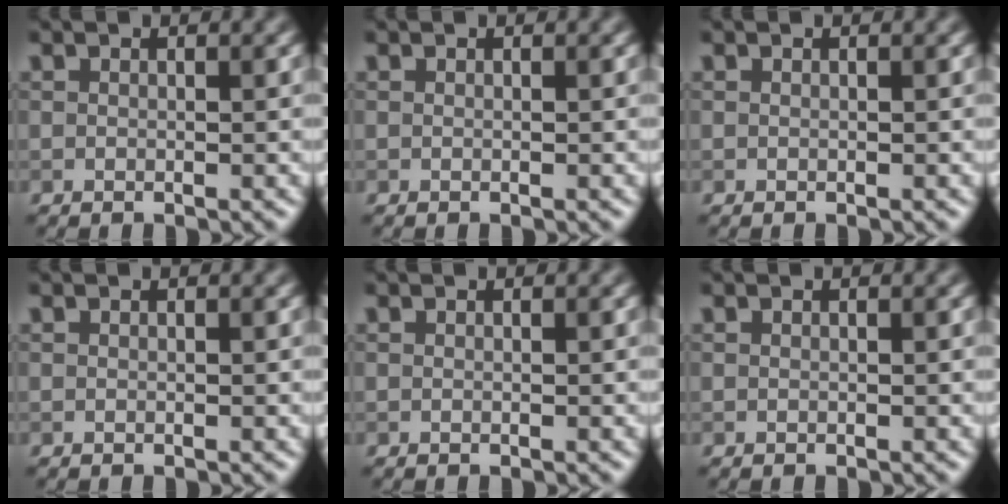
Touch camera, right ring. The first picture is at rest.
{"total": 0.0}
{"total": 0.0}
{"total": 0.0}
{"total": 0.0}
{"total": 0.0}